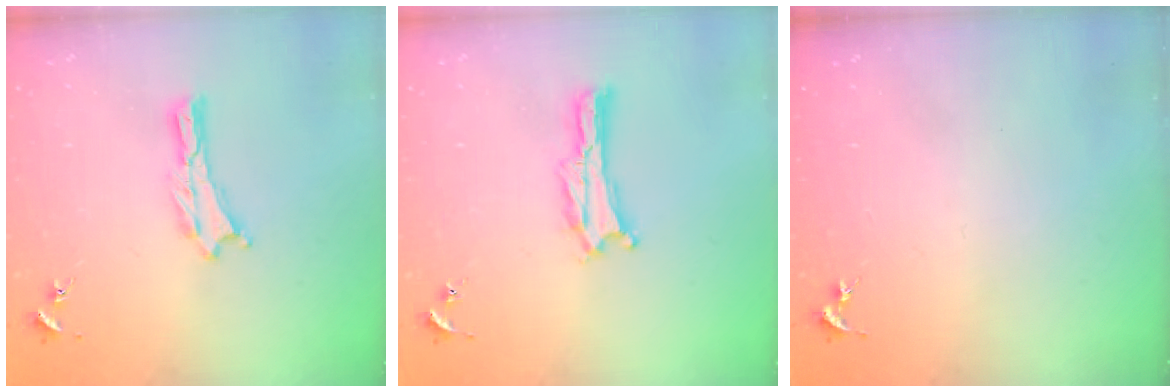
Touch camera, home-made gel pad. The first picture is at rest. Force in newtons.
{"total": 0.0}
{"total": 0.0}